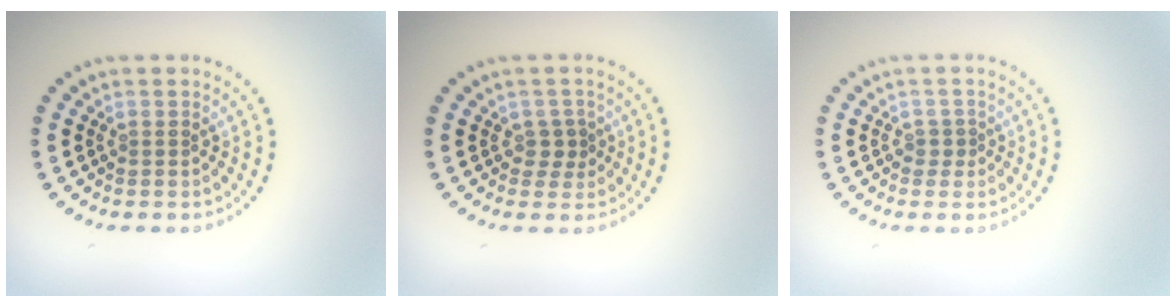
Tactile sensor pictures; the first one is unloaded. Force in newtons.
{"total": 1.4, "press": 1.2, "slide": 0.8}
{"total": 0.7, "press": 0.5, "slide": 0.5}